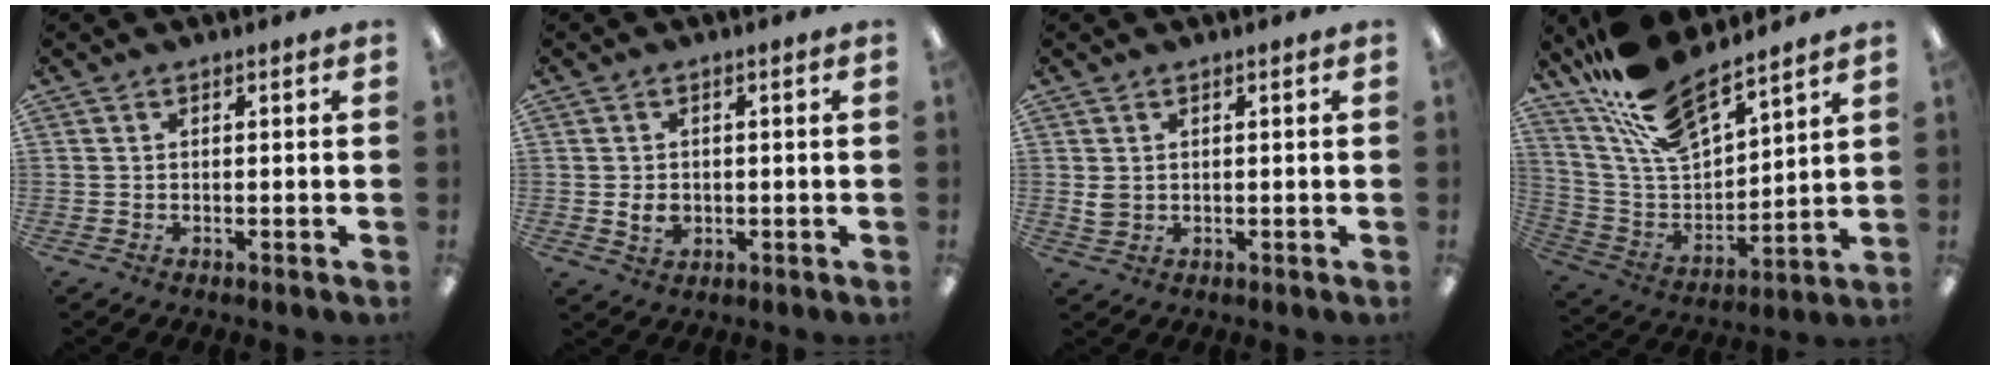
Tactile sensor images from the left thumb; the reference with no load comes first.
{"total": 3.4, "force": [-0.2, 2.7, 2.2], "torque": [-0.032, 0.002, -0.004]}
{"total": 2.2, "force": [0.7, 1.7, 1.3], "torque": [-0.018, 0.000, 0.012]}
{"total": 16.4, "force": [14.0, 4.9, 7.1], "torque": [-0.164, -0.085, 0.254]}